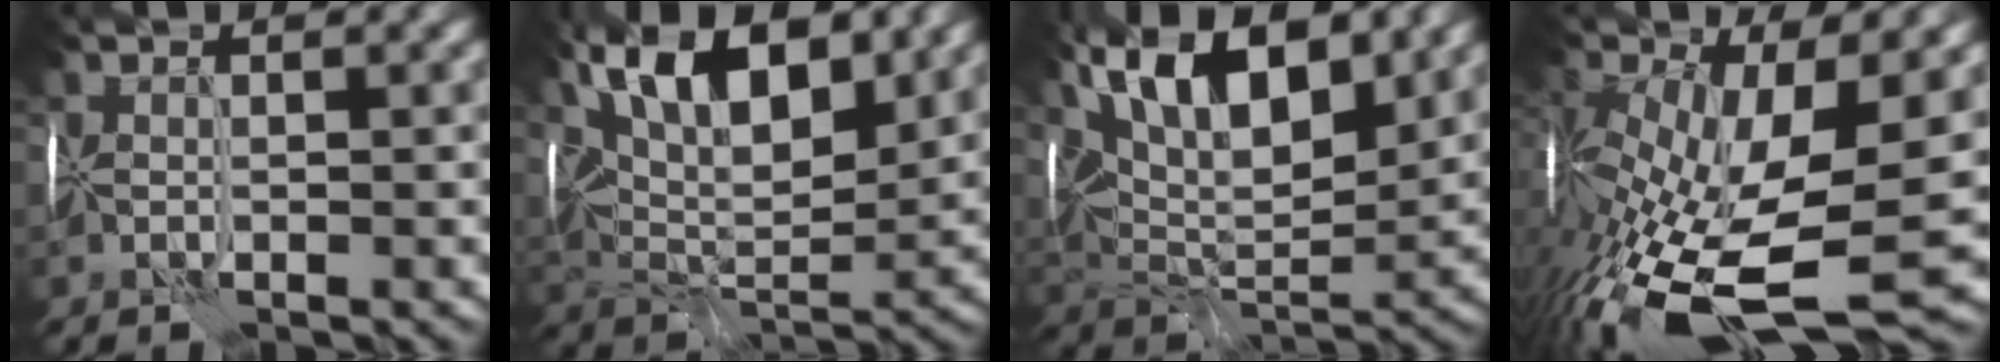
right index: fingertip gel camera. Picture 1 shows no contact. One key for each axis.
{"total": 11.7, "fx": 5.6, "fy": 5.2, "fz": 8.8, "tx": -0.143, "ty": 0.009, "tz": 0.092}
{"total": 13.5, "fx": 6.4, "fy": 5.9, "fz": 10.3, "tx": -0.167, "ty": 0.019, "tz": 0.105}
{"total": 15.3, "fx": -5.0, "fy": 6.4, "fz": 12.9, "tx": -0.269, "ty": -0.032, "tz": -0.076}